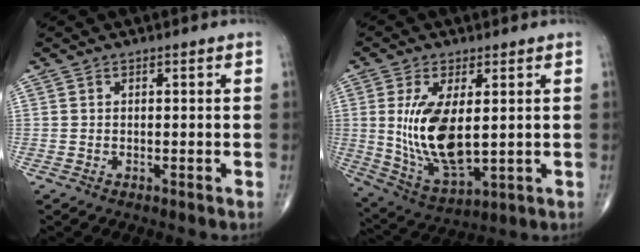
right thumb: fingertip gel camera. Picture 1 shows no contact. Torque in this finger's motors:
{"motor_torque": [-0.29, 0.72, 1.17, 0.32, 0.16]}